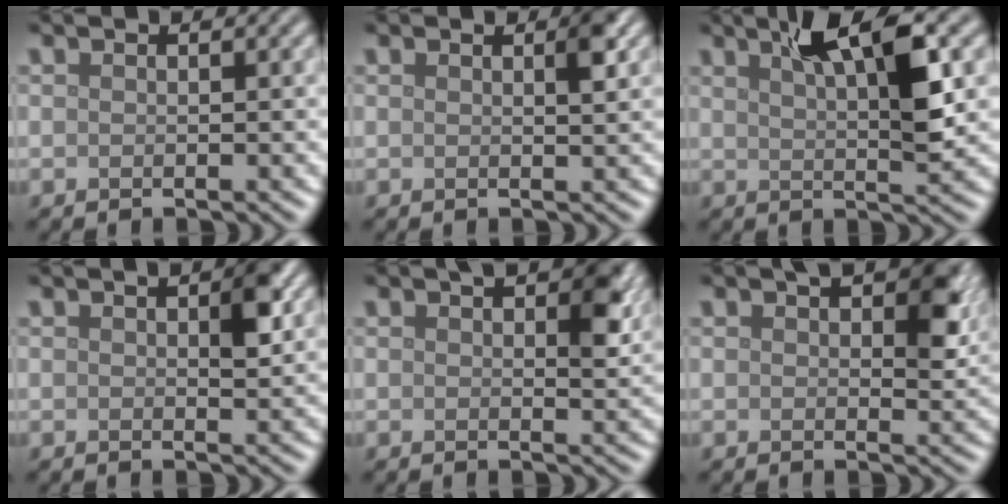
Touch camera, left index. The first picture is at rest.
{"total": 1.4, "force": [0.7, 0.2, 1.2], "torque": [-0.015, 0.001, 0.010]}
{"total": 6.6, "force": [2.9, 1.5, 5.7], "torque": [-0.089, 0.006, 0.045]}
{"total": 2.5, "force": [0.7, 0.9, 2.2], "torque": [-0.029, 0.002, 0.012]}
{"total": 3.9, "force": [1.5, 1.6, 3.1], "torque": [-0.040, 0.000, 0.024]}
{"total": 4.5, "force": [1.7, 2.2, 3.5], "torque": [-0.041, -0.001, 0.025]}